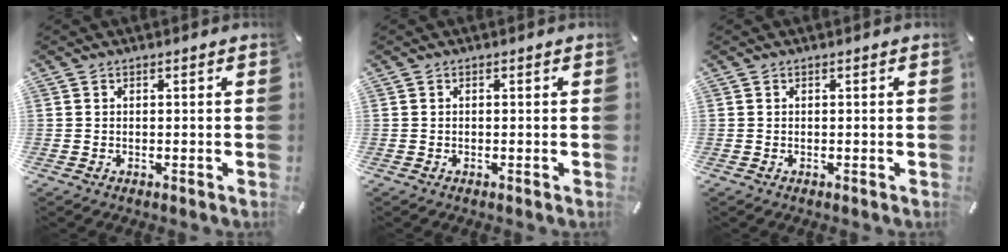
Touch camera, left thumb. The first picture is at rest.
{"total": 0.0}
{"total": 0.0}